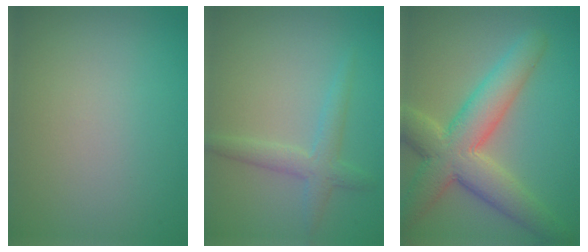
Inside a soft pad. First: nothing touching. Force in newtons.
{"total": 1.8, "press": 1.8, "slide": 0.1}
{"total": 8.0, "press": 8.0, "slide": 0.5}